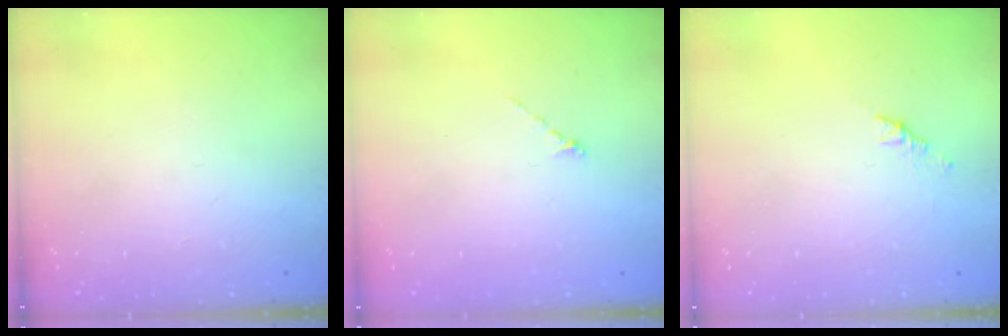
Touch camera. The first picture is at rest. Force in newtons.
{"total": 0.0}
{"total": 1.1, "press": 1.0, "slide": 0.5}